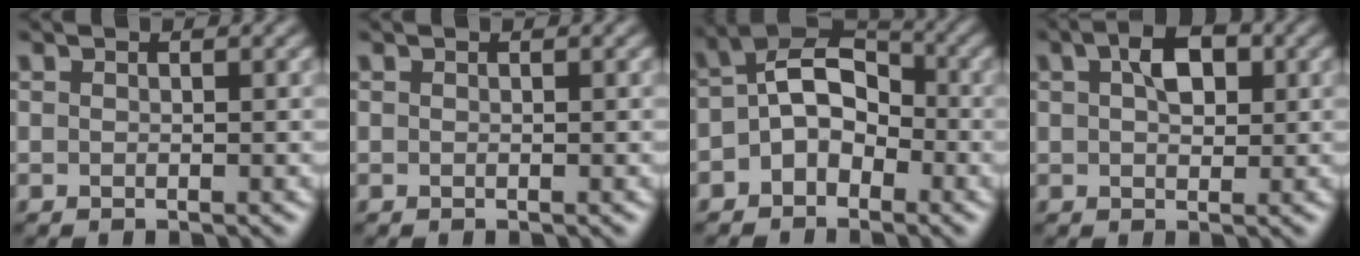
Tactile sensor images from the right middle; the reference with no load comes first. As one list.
[{"total": 0.0}, {"total": 5.5, "force": [-1.1, 3.9, 3.7], "torque": [-0.043, 0.017, -0.029]}, {"total": 3.8, "force": [1.2, 2.2, 2.8], "torque": [-0.048, 0.010, 0.017]}]